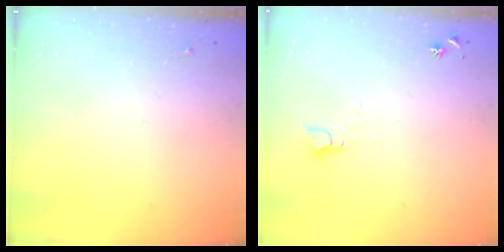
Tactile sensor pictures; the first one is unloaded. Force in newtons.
{"total": 4.9, "press": 4.9, "slide": 0.5}